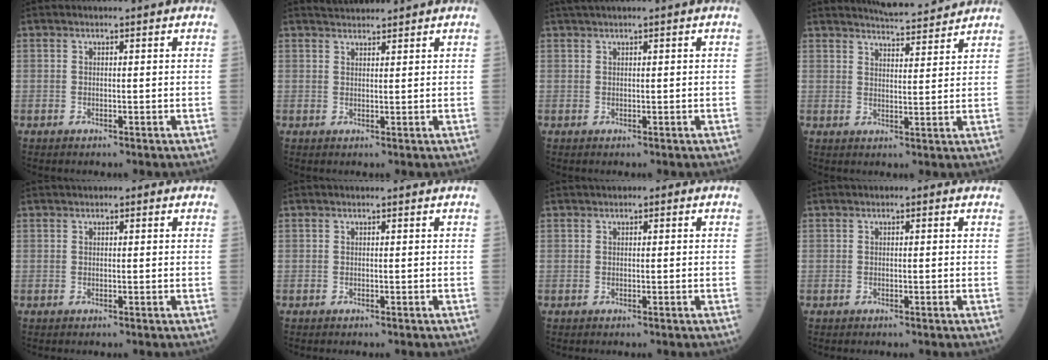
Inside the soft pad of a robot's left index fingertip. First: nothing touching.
{"total": 2.1, "force": [2.1, -0.2, 0.0], "torque": [-0.005, 0.017, 0.044]}
{"total": 1.6, "force": [1.1, -0.3, 1.1], "torque": [-0.026, 0.017, 0.024]}
{"total": 7.7, "force": [7.5, 0.5, 1.7], "torque": [-0.035, 0.008, 0.106]}
{"total": 1.8, "force": [1.0, 0.8, 1.3], "torque": [-0.023, 0.016, 0.011]}
{"total": 0.0}
{"total": 1.7, "force": [0.7, 0.8, 1.3], "torque": [-0.025, 0.019, 0.010]}
{"total": 0.6, "force": [0.2, 0.3, 0.5], "torque": [-0.003, 0.005, -0.005]}